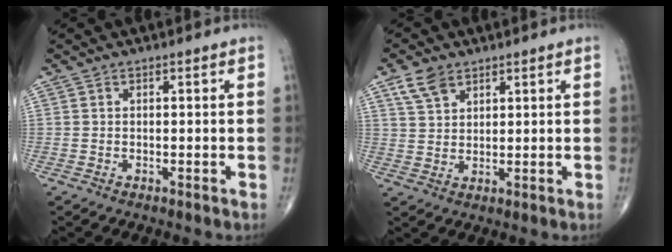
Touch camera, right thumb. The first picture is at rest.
{"total": 5.3, "force": [3.3, 3.2, 2.6], "torque": [-0.041, -0.010, 0.068]}